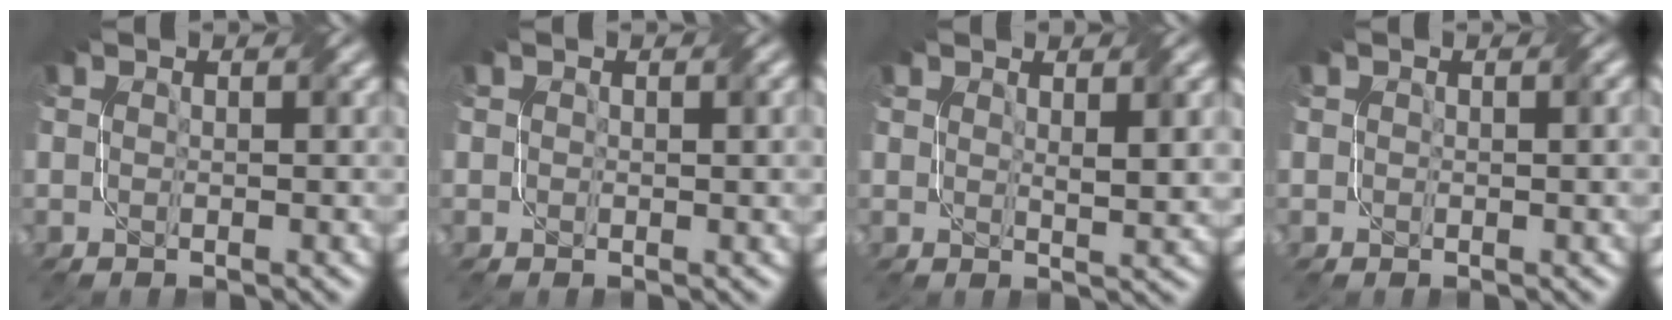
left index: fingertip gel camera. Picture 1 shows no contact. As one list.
[{"total": 1.0, "force": [0.4, 0.7, 0.6], "torque": [-0.008, 0.000, 0.008]}, {"total": 2.2, "force": [1.1, 0.5, 1.9], "torque": [-0.027, -0.003, 0.025]}, {"total": 1.0, "force": [0.3, 0.6, 0.7], "torque": [-0.008, -0.001, 0.006]}]